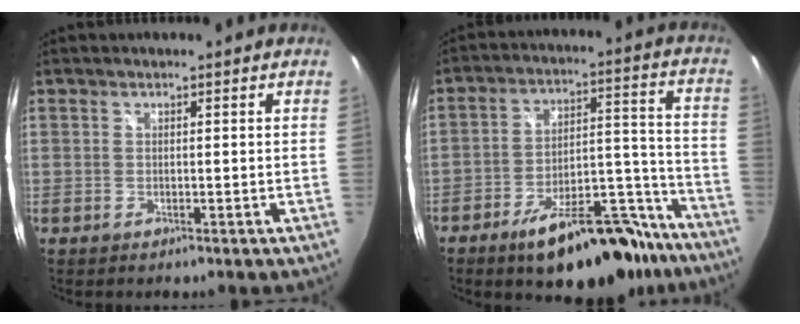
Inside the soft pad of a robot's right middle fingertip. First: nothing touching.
{"total": 21.5, "force": [-16.4, 7.8, 11.5], "torque": [-0.165, 0.028, -0.222]}